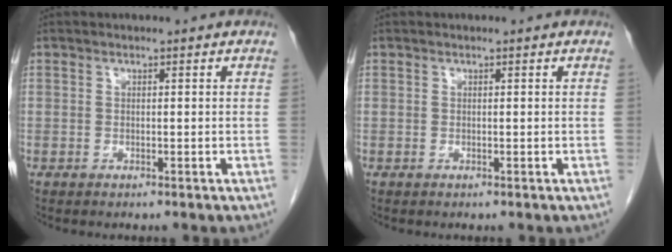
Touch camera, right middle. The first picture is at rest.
{"total": 0.0}